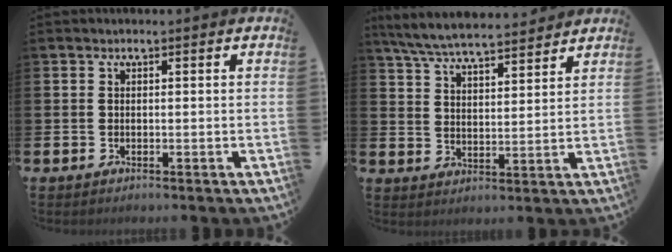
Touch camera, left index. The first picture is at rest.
{"total": 6.6, "force": [6.3, 0.6, 1.7], "torque": [-0.057, -0.035, 0.113]}